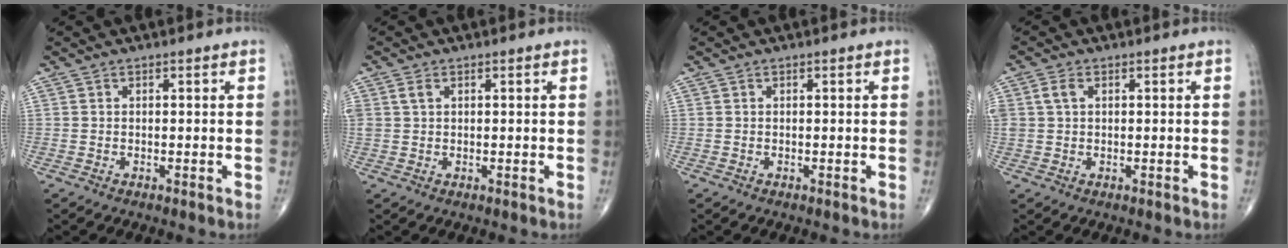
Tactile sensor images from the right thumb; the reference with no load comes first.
{"total": 2.0, "force": [0.8, 1.2, 1.3], "torque": [-0.035, 0.008, 0.021]}
{"total": 0.0}
{"total": 3.0, "force": [0.8, 1.9, 2.1], "torque": [-0.055, 0.011, 0.019]}